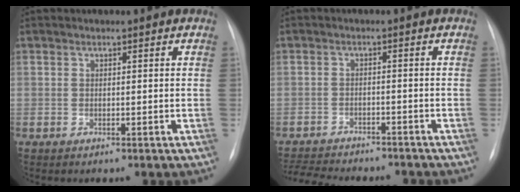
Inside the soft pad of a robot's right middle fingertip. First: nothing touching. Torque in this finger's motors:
{"motor_torque": [0.70, -0.88, 0.10, 0.06]}